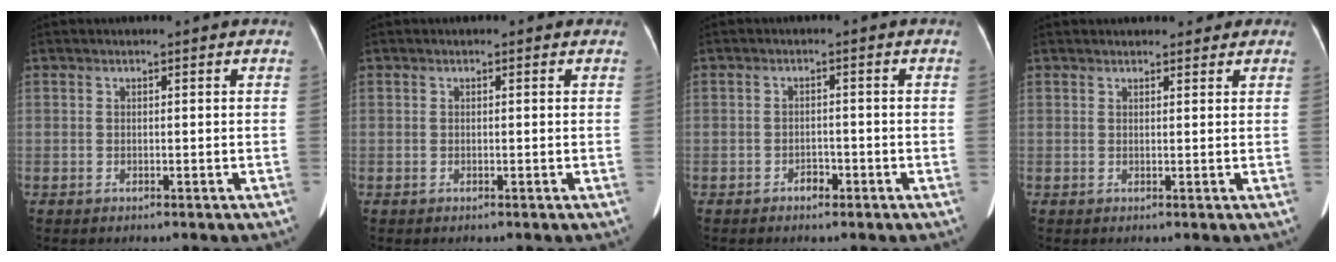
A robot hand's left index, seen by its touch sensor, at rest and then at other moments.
{"total": 0.0}
{"total": 1.7, "force": [-1.1, 0.9, 0.8], "torque": [-0.010, 0.004, -0.016]}
{"total": 5.5, "force": [4.7, 2.1, 2.0], "torque": [-0.011, 0.020, 0.053]}